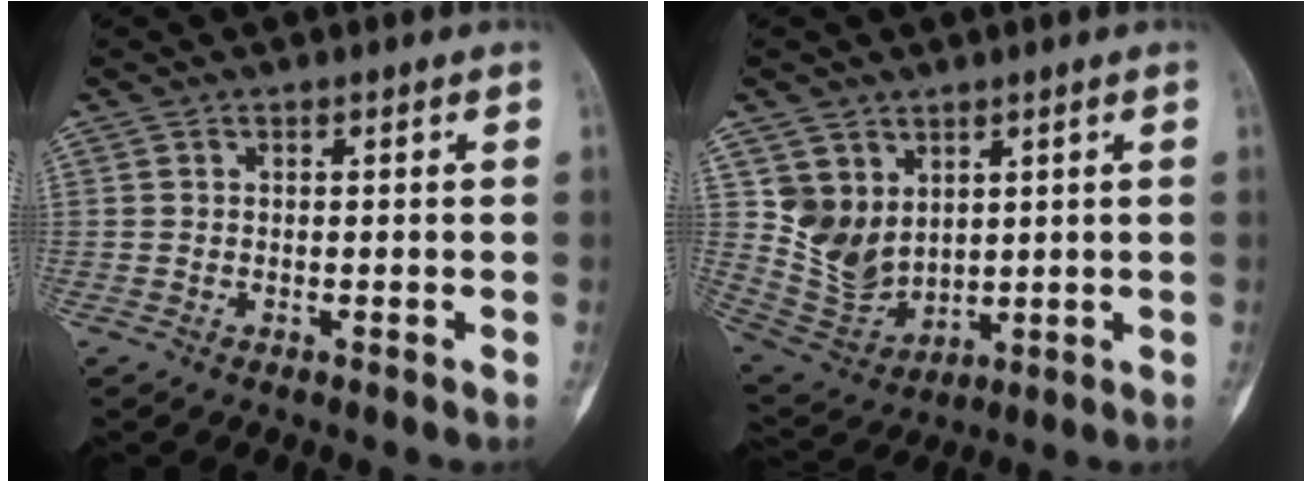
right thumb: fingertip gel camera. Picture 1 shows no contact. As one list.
[{"total": 9.8, "force": [3.8, 7.6, 4.7], "torque": [-0.061, -0.032, 0.100]}]